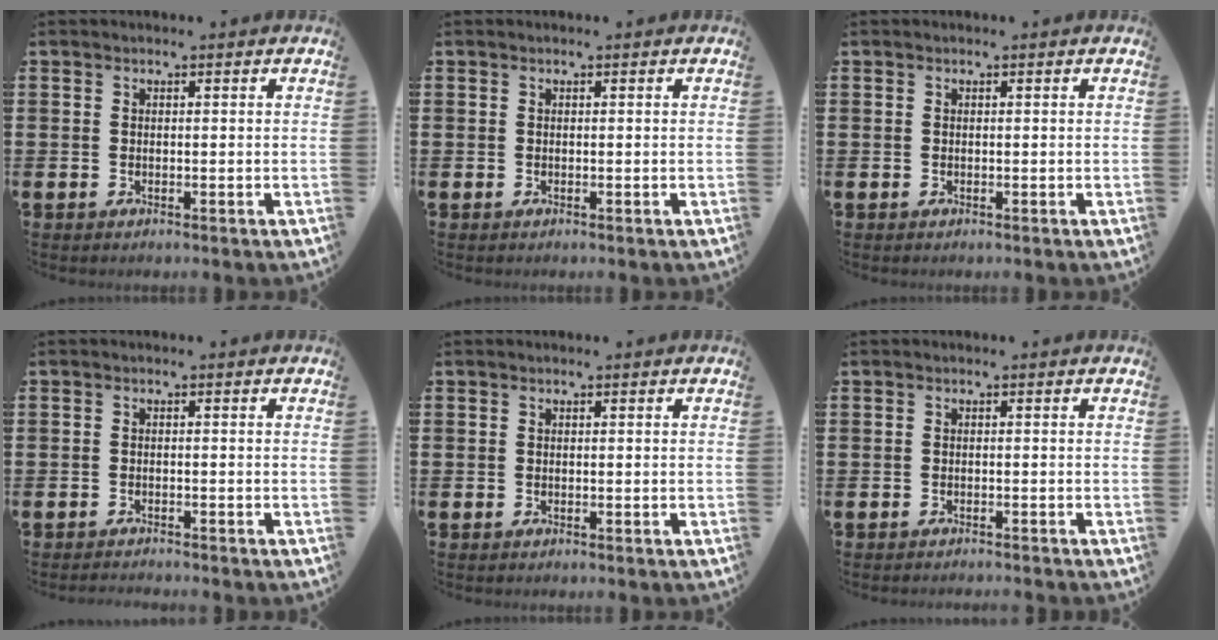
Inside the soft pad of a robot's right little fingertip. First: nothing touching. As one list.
[{"total": 0.0}, {"total": 0.0}, {"total": 0.8, "force": [-0.8, -0.1, 0.0], "torque": [-0.002, 0.001, -0.017]}, {"total": 0.0}, {"total": 0.5, "force": [-0.5, -0.1, 0.0], "torque": [0.000, -0.001, -0.011]}]